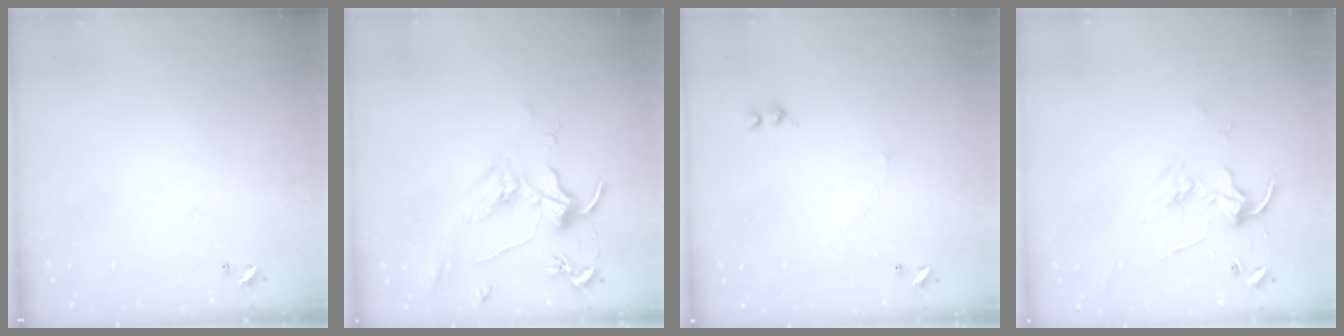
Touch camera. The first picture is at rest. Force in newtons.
{"total": 1.8, "press": 1.6, "slide": 0.9}
{"total": 2.6, "press": 2.6, "slide": 0.6}
{"total": 2.5, "press": 2.5, "slide": 0.2}